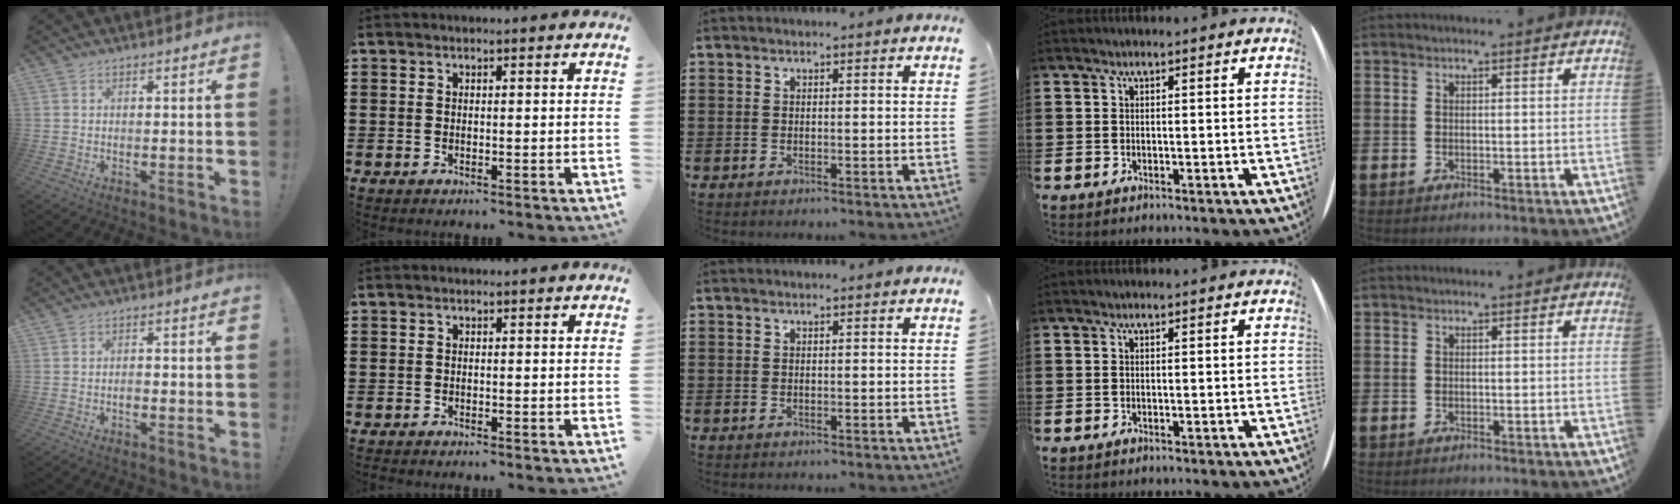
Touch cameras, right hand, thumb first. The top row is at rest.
{"thumb": {"total": 1.4, "force": [-0.8, 0.7, 0.9], "torque": [-0.010, 0.002, -0.016]}, "index": {"total": 0.5, "force": [-0.5, 0.0, -0.1], "torque": [0.000, 0.000, -0.012]}}